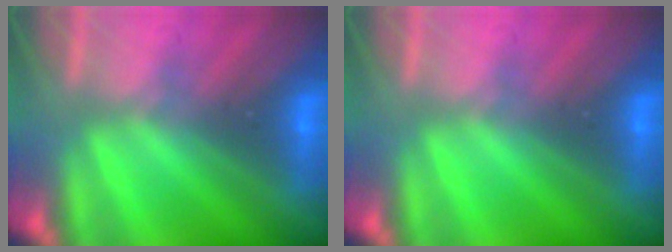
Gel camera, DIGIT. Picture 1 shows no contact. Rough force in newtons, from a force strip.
{"total": 0.0}